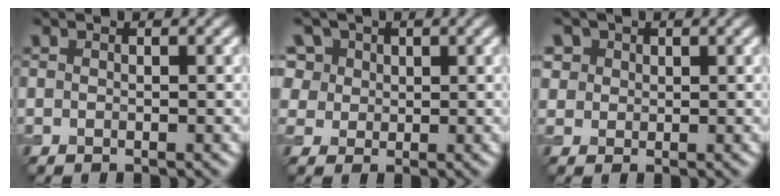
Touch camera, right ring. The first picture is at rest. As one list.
[{"total": 8.5, "force": [4.3, 6.3, 3.7], "torque": [-0.086, 0.023, 0.056]}, {"total": 3.1, "force": [1.6, 2.4, 1.0], "torque": [-0.034, 0.002, 0.033]}]